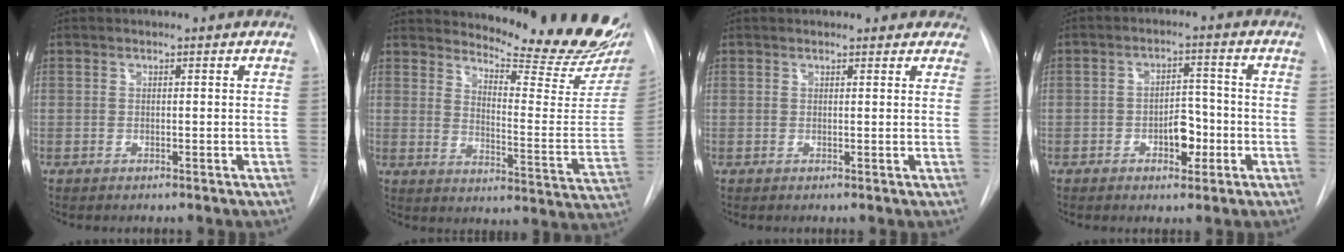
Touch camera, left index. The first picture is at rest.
{"total": 20.9, "force": [19.7, 1.8, 6.9], "torque": [-0.097, -0.124, 0.236]}
{"total": 5.7, "force": [5.1, 2.2, 1.4], "torque": [0.002, 0.008, 0.042]}
{"total": 4.9, "force": [-1.8, 2.7, 3.6], "torque": [-0.048, 0.009, -0.025]}